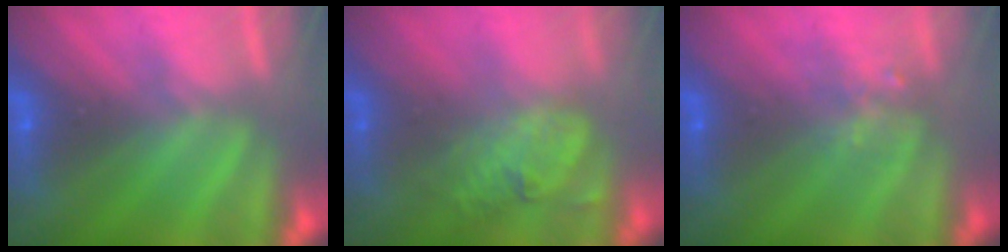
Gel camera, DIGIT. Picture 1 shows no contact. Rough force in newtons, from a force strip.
{"total": 2.3}
{"total": 2.3}